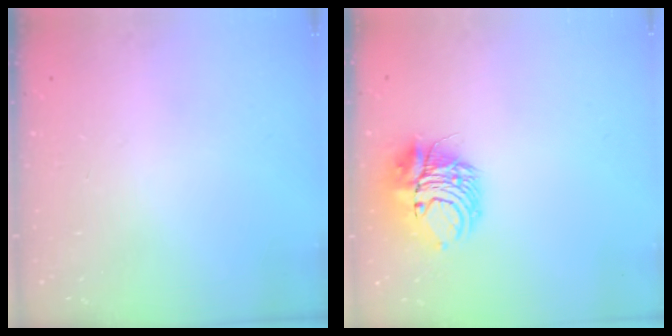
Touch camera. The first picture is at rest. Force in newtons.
{"total": 10.4, "press": 10.3, "slide": 1.6}